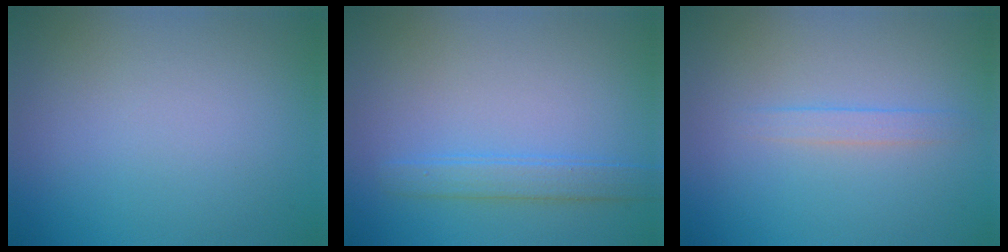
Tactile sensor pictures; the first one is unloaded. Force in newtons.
{"total": 2.3, "press": 2.3, "slide": 0.2}
{"total": 1.3, "press": 1.3, "slide": 0.1}